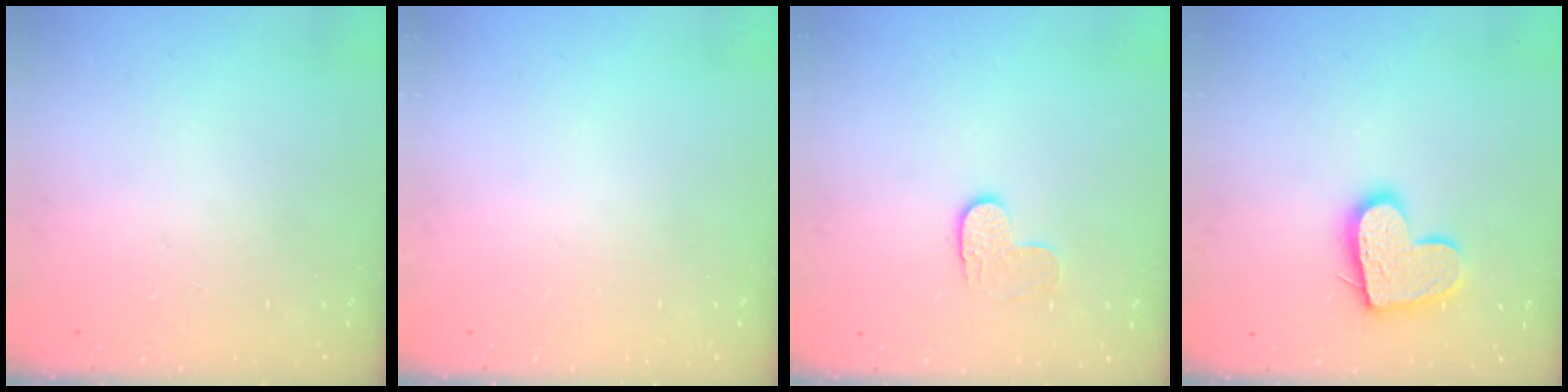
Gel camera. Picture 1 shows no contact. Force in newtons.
{"total": 0.0}
{"total": 6.3, "press": 6.3, "slide": 0.4}
{"total": 14.0, "press": 14.0, "slide": 1.3}